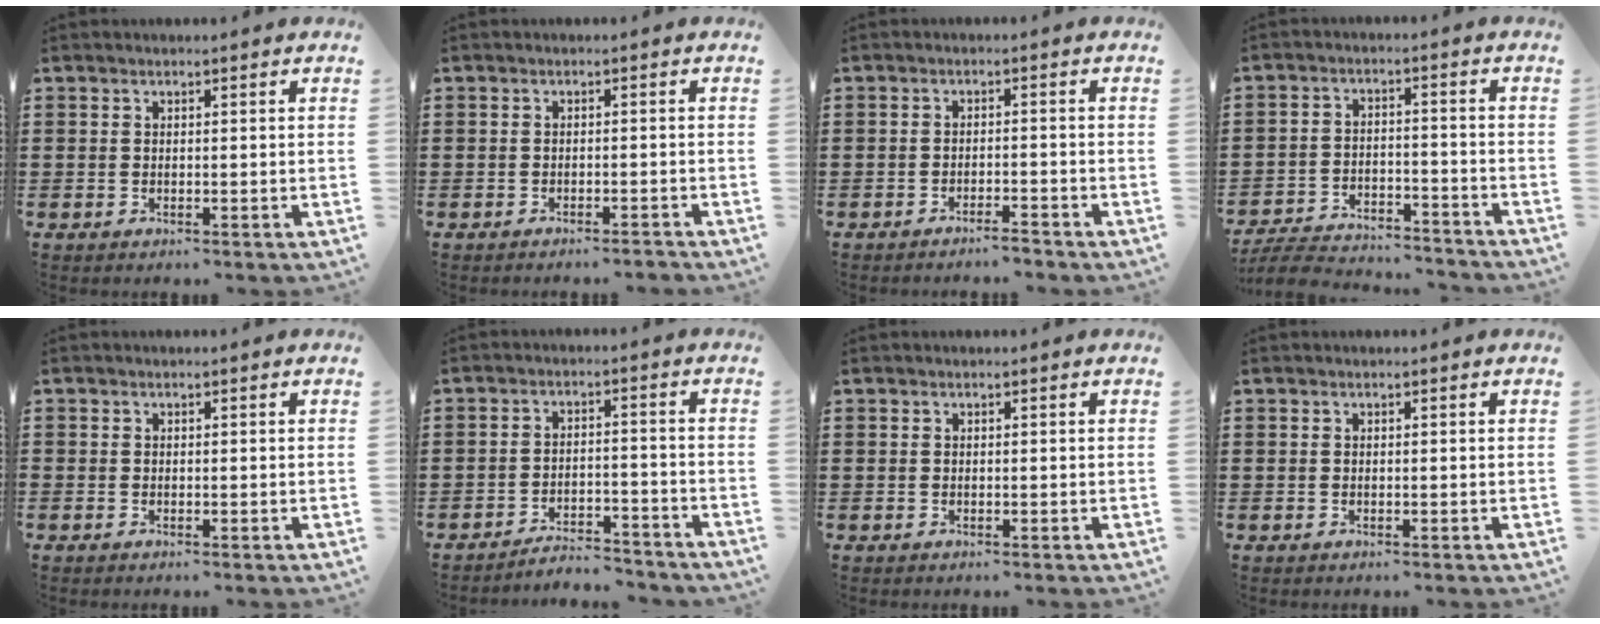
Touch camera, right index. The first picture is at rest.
{"total": 1.3, "force": [-1.2, -0.1, 0.3], "torque": [-0.007, 0.003, -0.025]}
{"total": 2.1, "force": [-2.1, 0.0, 0.6], "torque": [-0.013, 0.000, -0.042]}
{"total": 6.0, "force": [-5.8, 0.7, 1.1], "torque": [-0.034, 0.005, -0.119]}
{"total": 0.0}
{"total": 4.1, "force": [-4.0, 0.3, 0.5], "torque": [-0.013, 0.006, -0.085]}
{"total": 0.0}
{"total": 0.0}